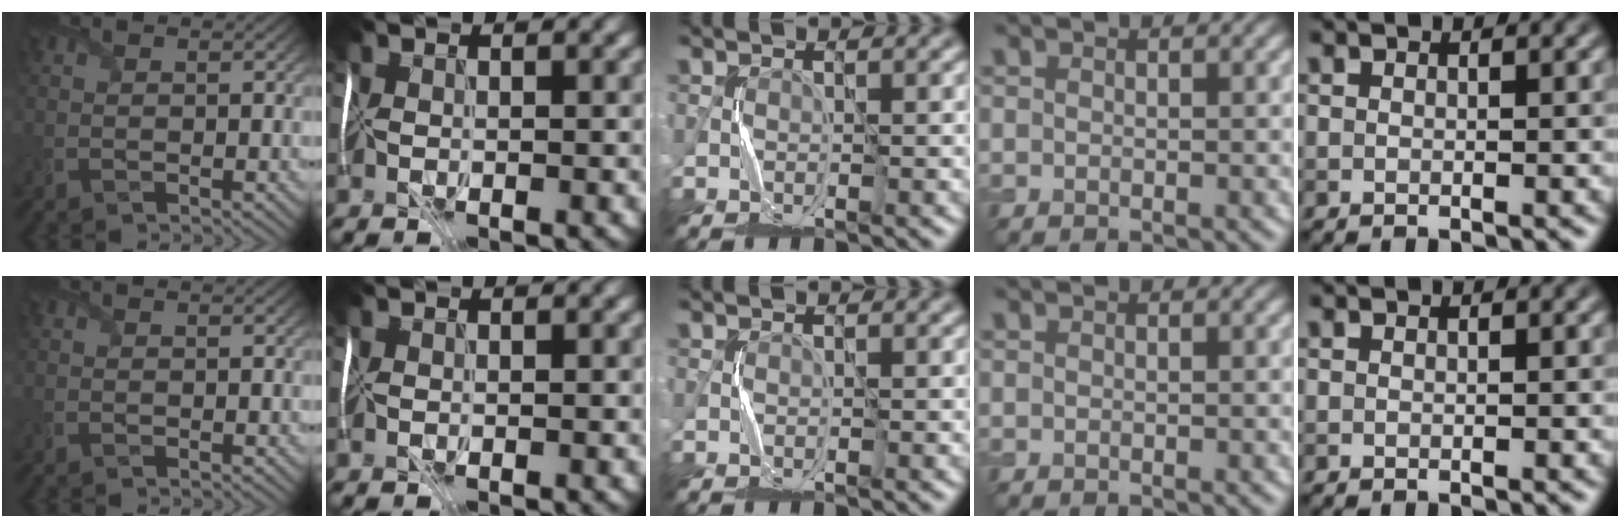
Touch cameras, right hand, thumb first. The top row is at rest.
{}